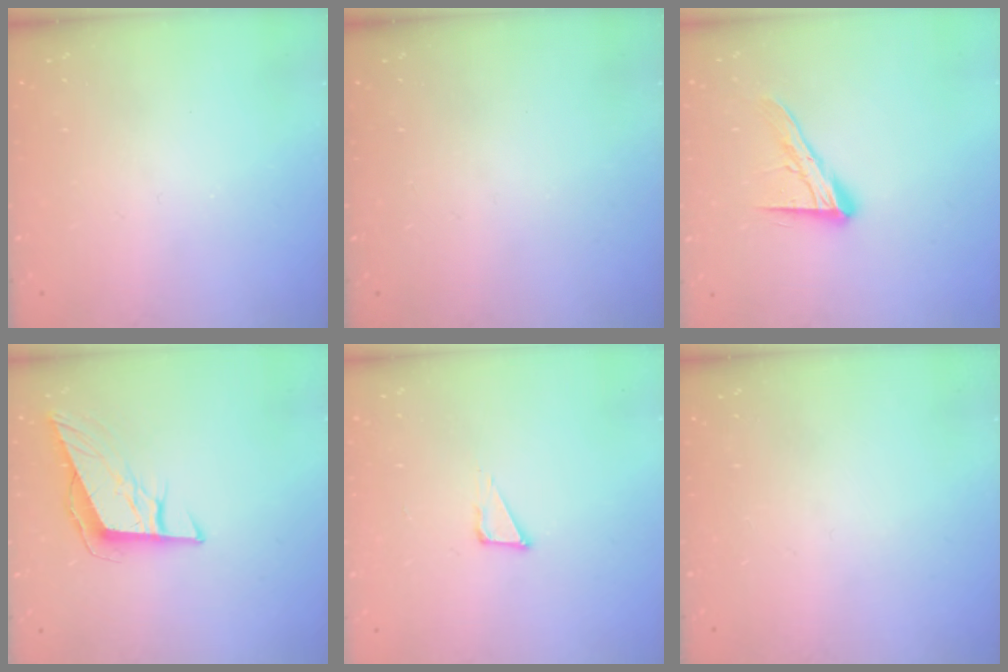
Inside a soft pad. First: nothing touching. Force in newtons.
{"total": 0.0}
{"total": 13.4, "press": 13.3, "slide": 1.1}
{"total": 10.2, "press": 9.6, "slide": 3.5}
{"total": 4.0, "press": 3.9, "slide": 0.8}
{"total": 0.0}